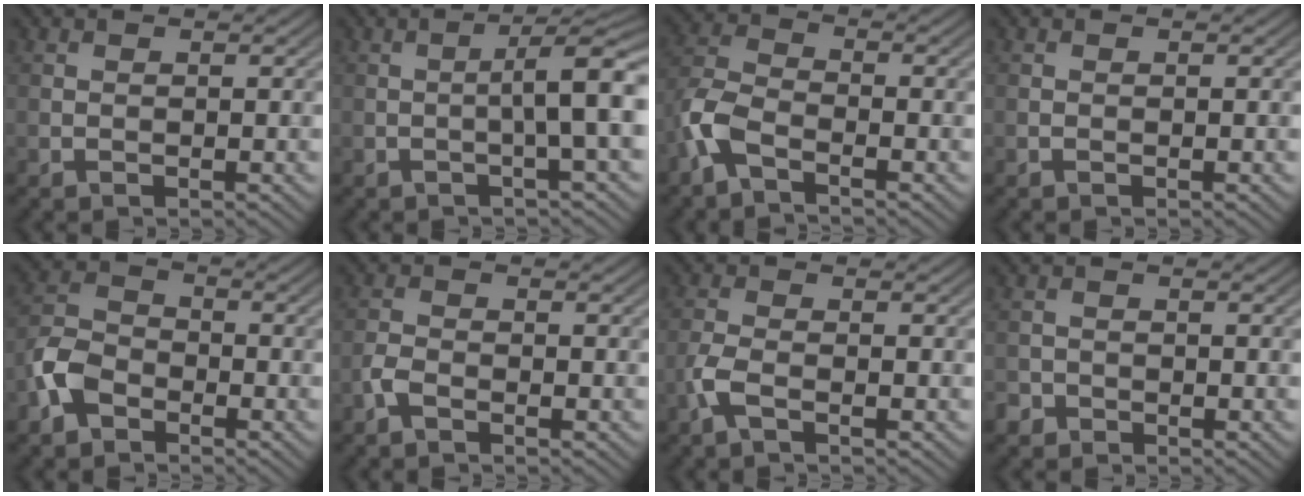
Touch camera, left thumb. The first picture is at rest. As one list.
[{"total": 5.4, "force": [-0.5, 0.4, 5.3], "torque": [-0.086, 0.016, -0.013]}, {"total": 5.4, "force": [-3.3, 2.3, 3.7], "torque": [-0.095, -0.004, -0.087]}, {"total": 0.0}, {"total": 5.4, "force": [-3.1, 3.3, 2.9], "torque": [-0.068, 0.002, -0.079]}, {"total": 2.0, "force": [-1.4, 0.8, 1.2], "torque": [-0.030, 0.000, -0.038]}, {"total": 3.0, "force": [-1.7, 0.9, 2.3], "torque": [-0.062, -0.001, -0.045]}, {"total": 1.6, "force": [-1.2, 1.0, 0.2], "torque": [-0.003, 0.000, -0.030]}]